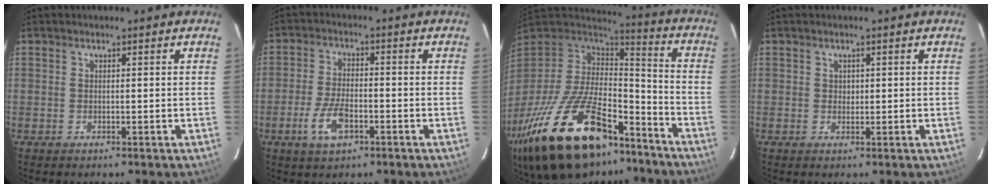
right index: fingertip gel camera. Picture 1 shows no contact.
{"total": 7.3, "force": [-3.3, 3.3, 5.7], "torque": [-0.127, -0.005, -0.060]}
{"total": 33.2, "force": [-21.2, 14.5, 21.0], "torque": [-0.413, -0.030, -0.329]}
{"total": 1.0, "force": [0.1, 1.0, 0.2], "torque": [0.001, 0.002, 0.002]}